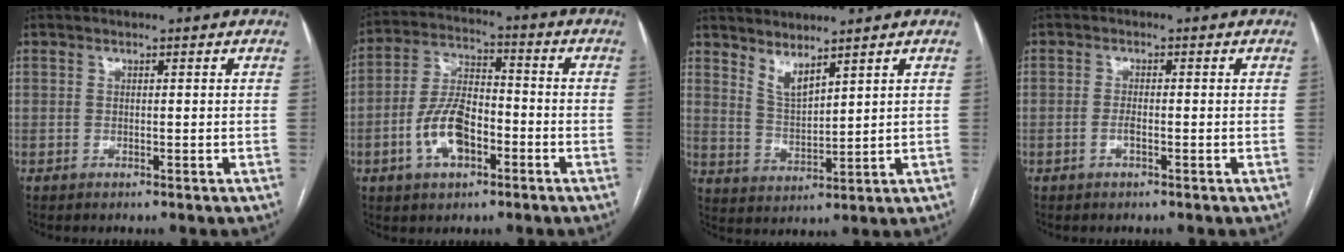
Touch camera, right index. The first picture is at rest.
{"total": 10.1, "force": [-3.8, 5.0, 7.9], "torque": [-0.168, 0.016, -0.069]}
{"total": 4.3, "force": [3.7, 0.7, 2.2], "torque": [-0.046, -0.015, 0.083]}
{"total": 1.6, "force": [-0.7, 0.4, 1.4], "torque": [-0.028, 0.001, -0.012]}